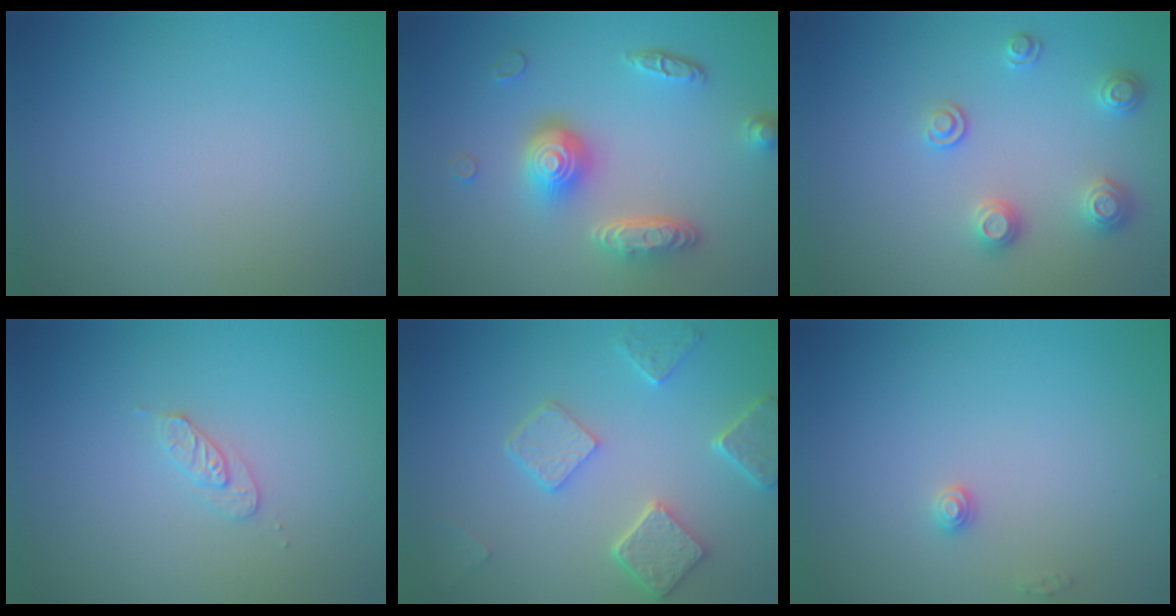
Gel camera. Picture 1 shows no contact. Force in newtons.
{"total": 4.7, "press": 3.6, "slide": 3.1}
{"total": 2.4, "press": 2.4, "slide": 0.4}
{"total": 1.4, "press": 1.4, "slide": 0.2}
{"total": 4.6, "press": 3.6, "slide": 2.8}
{"total": 0.9, "press": 0.9, "slide": 0.1}